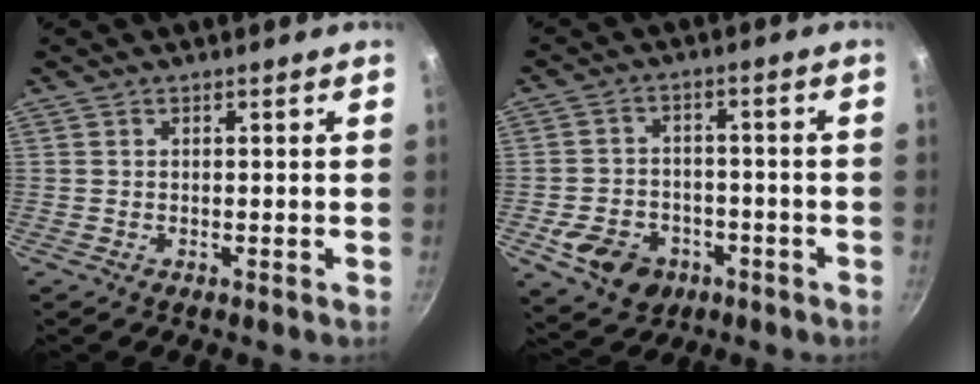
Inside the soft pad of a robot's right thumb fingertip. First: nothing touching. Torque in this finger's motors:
{"motor_torque": [1.07, 0.80, 0.36, -0.53, 0.16]}